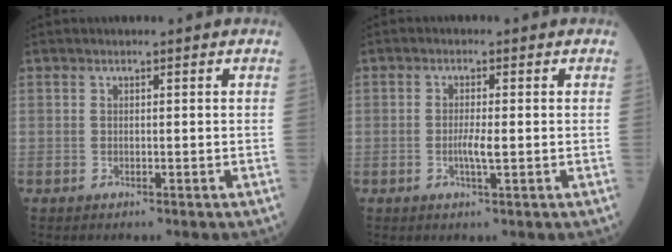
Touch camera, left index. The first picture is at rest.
{"total": 2.5, "force": [-0.4, 0.1, 2.5], "torque": [-0.051, -0.003, -0.008]}